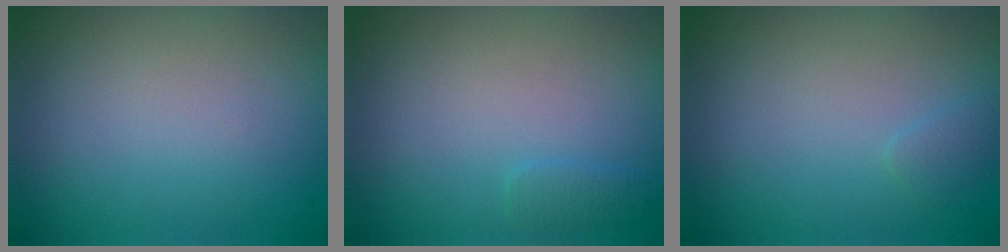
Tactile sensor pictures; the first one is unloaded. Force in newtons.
{"total": 0.9, "press": 0.9, "slide": 0.1}
{"total": 0.8, "press": 0.8, "slide": 0.1}